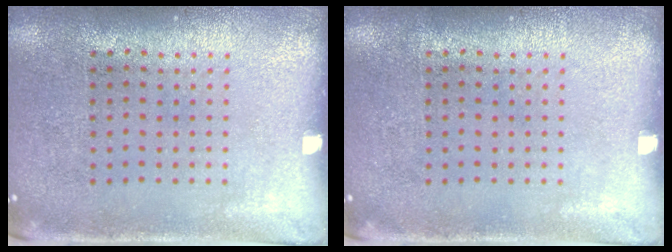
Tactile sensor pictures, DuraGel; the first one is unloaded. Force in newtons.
{"total": 0.0}